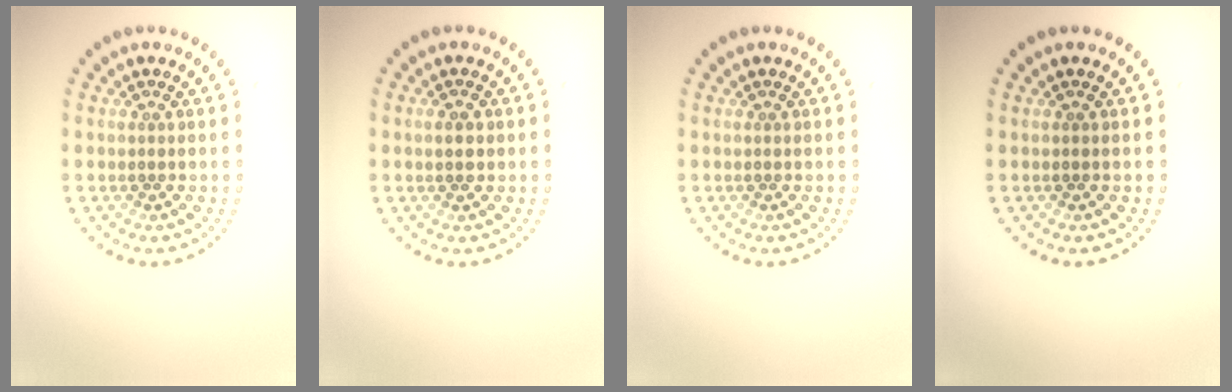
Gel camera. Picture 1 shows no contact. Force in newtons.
{"total": 1.1, "press": 1.0, "slide": 0.2}
{"total": 0.0}
{"total": 0.0}